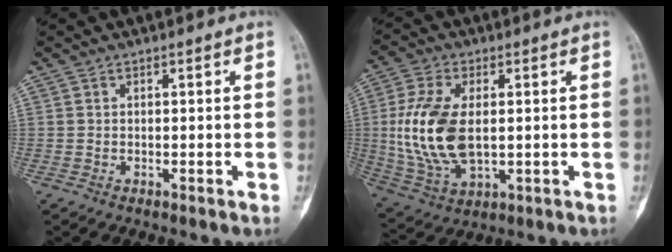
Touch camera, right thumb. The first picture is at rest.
{"total": 15.2, "force": [0.4, 8.3, 12.7], "torque": [-0.268, -0.008, 0.017]}